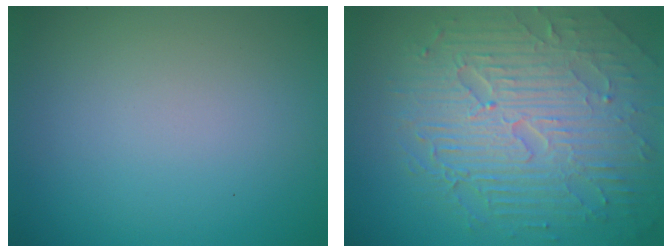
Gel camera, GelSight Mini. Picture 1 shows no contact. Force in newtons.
{"total": 9.4, "press": 6.2, "slide": 7.0}